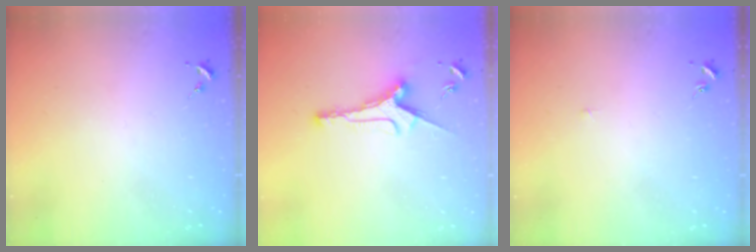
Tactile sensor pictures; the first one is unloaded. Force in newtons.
{"total": 9.1, "press": 9.1, "slide": 0.6}
{"total": 1.8, "press": 1.8, "slide": 0.3}